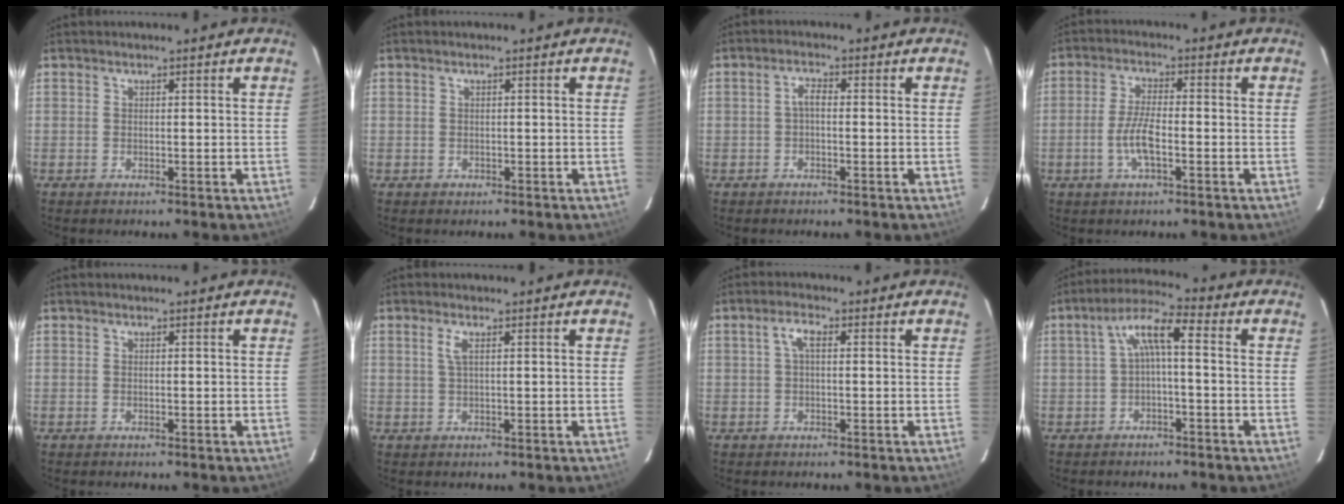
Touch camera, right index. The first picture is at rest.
{"total": 0.8, "force": [-0.4, 0.8, 0.0], "torque": [0.005, 0.000, -0.003]}
{"total": 1.8, "force": [-0.4, 0.7, 1.6], "torque": [-0.034, 0.009, -0.009]}
{"total": 5.8, "force": [-2.1, 1.5, 5.2], "torque": [-0.110, 0.001, -0.043]}
{"total": 0.0}
{"total": 1.7, "force": [0.7, 0.2, 1.6], "torque": [-0.033, 0.001, 0.013]}
{"total": 2.6, "force": [0.4, 1.0, 2.3], "torque": [-0.049, 0.010, 0.007]}
{"total": 6.0, "force": [-0.5, 1.3, 5.8], "torque": [-0.124, 0.021, -0.009]}